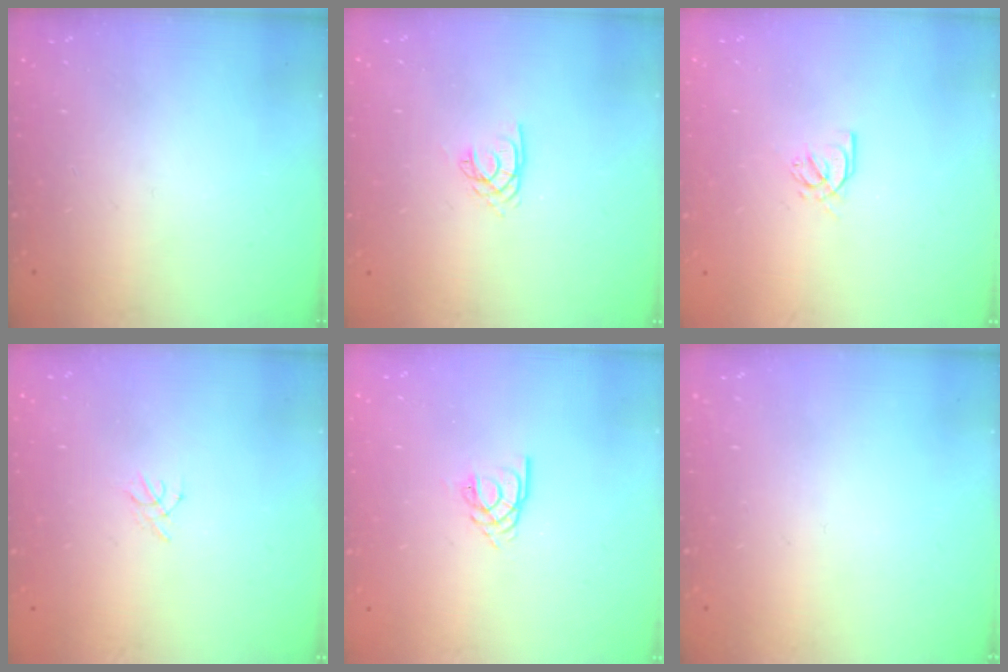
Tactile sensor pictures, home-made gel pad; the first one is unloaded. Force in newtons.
{"total": 2.1, "press": 2.1, "slide": 0.3}
{"total": 3.5, "press": 3.5, "slide": 0.2}
{"total": 1.3, "press": 1.2, "slide": 0.4}
{"total": 2.6, "press": 2.6, "slide": 0.3}
{"total": 0.0}